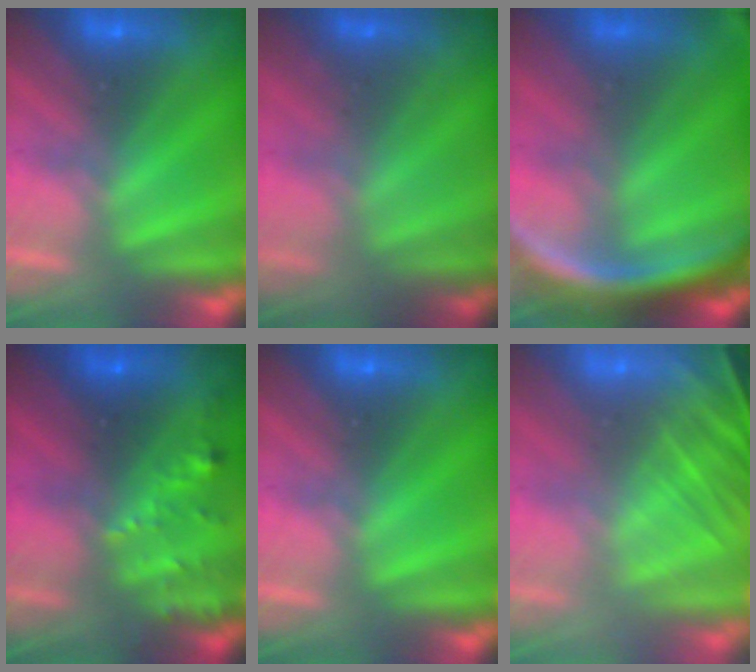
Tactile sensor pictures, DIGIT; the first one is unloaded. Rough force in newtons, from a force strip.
{"total": 1.6}
{"total": 7.6}
{"total": 8.5}
{"total": 0.0}
{"total": 6.5}